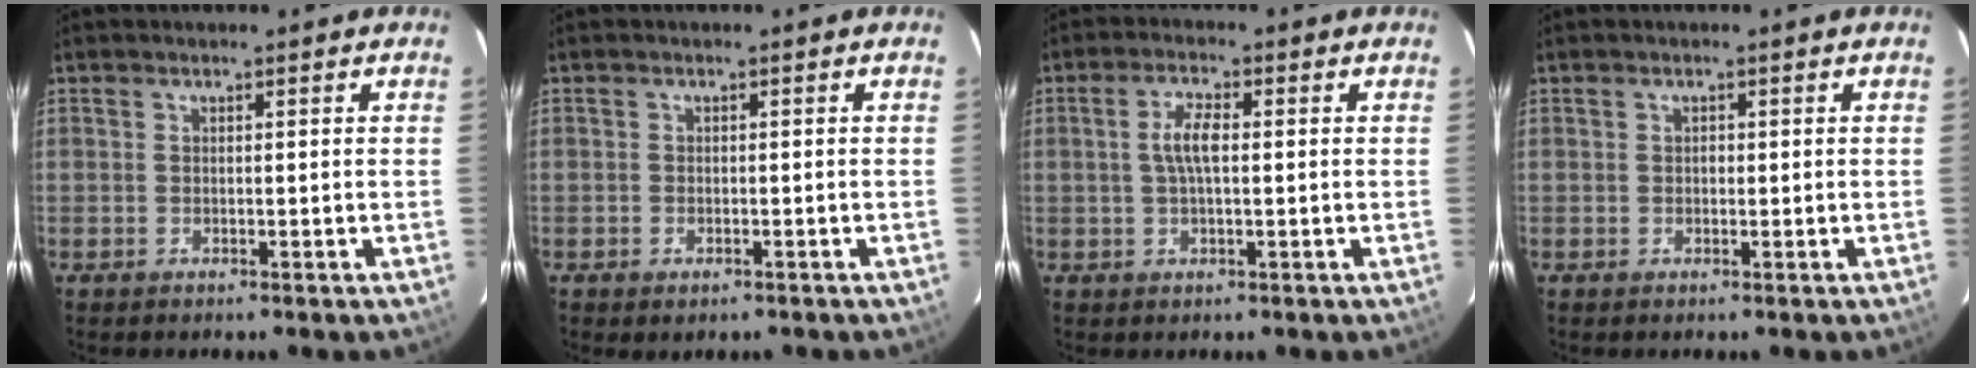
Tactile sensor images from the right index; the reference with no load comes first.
{"total": 1.6, "force": [-0.9, 1.0, 0.7], "torque": [-0.014, -0.004, -0.013]}
{"total": 4.6, "force": [0.3, 1.6, 4.3], "torque": [-0.086, 0.008, 0.008]}
{"total": 0.6, "force": [0.0, 0.6, 0.2], "torque": [-0.001, 0.002, 0.000]}